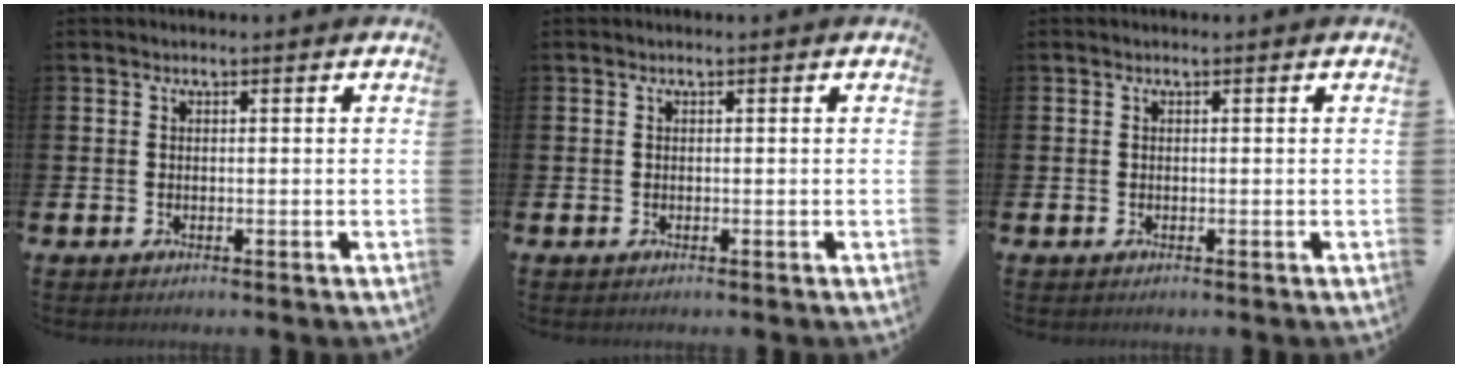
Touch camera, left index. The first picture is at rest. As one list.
[{"total": 0.0}, {"total": 0.0}]